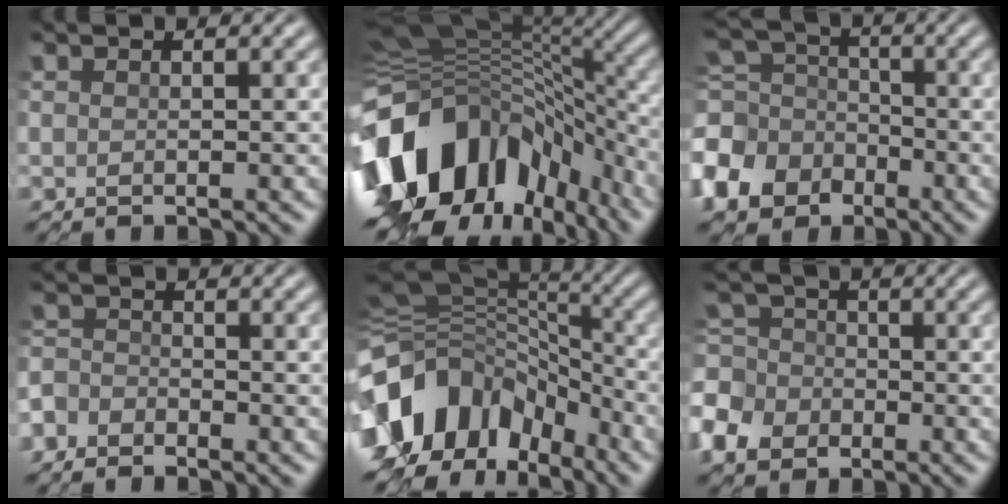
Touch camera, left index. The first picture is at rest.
{"total": 16.0, "force": [-6.0, 10.6, 10.4], "torque": [-0.214, -0.013, -0.108]}
{"total": 9.3, "force": [-4.7, 7.0, 3.7], "torque": [-0.092, -0.020, -0.106]}
{"total": 2.8, "force": [-2.1, 1.7, 0.2], "torque": [0.017, 0.000, -0.053]}
{"total": 14.6, "force": [-6.0, 10.3, 8.5], "torque": [-0.184, -0.011, -0.110]}
{"total": 6.6, "force": [-3.7, 4.9, 2.4], "torque": [-0.049, -0.008, -0.085]}